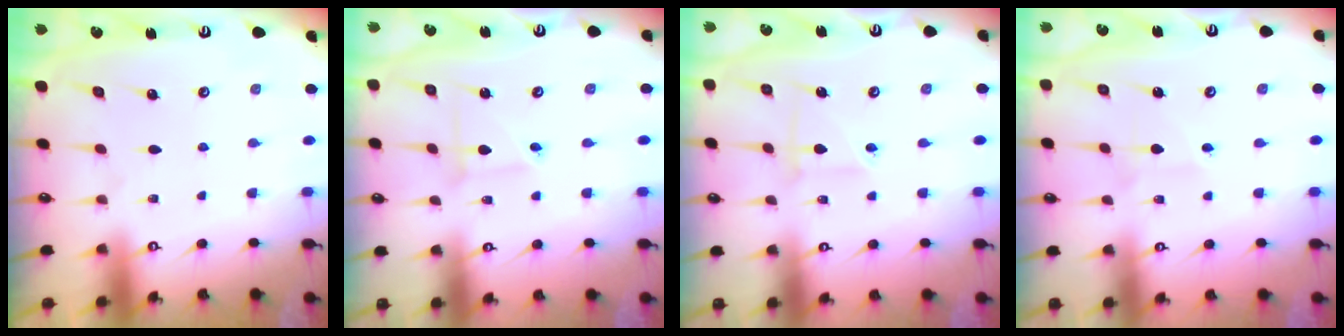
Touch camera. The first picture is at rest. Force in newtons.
{"total": 2.4, "press": 2.4, "slide": 0.1}
{"total": 4.6, "press": 4.5, "slide": 0.4}
{"total": 3.7, "press": 3.7, "slide": 0.5}